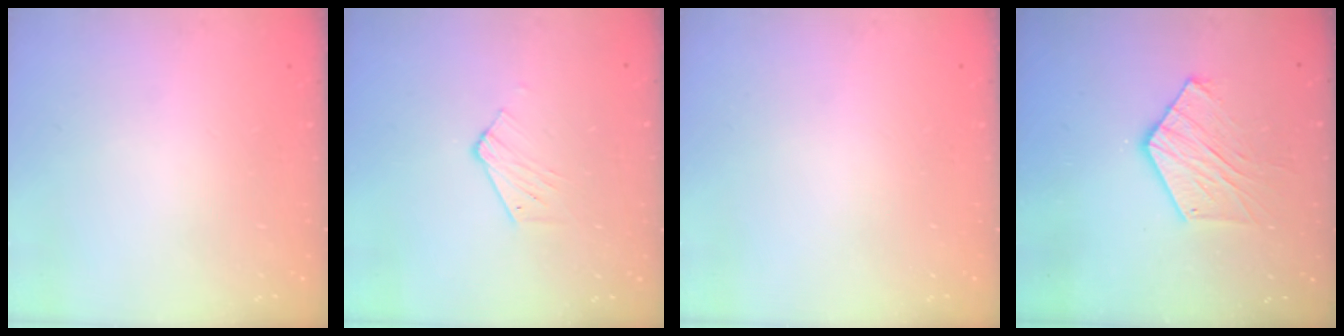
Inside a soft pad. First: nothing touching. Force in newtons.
{"total": 4.6, "press": 4.5, "slide": 0.4}
{"total": 0.0}
{"total": 10.5, "press": 10.5, "slide": 0.4}